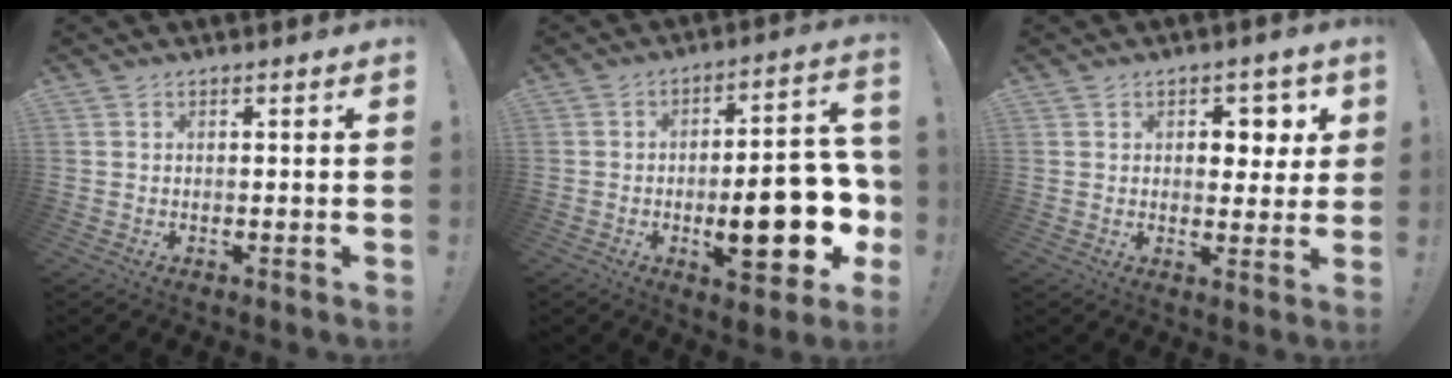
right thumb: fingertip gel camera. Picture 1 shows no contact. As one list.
[{"total": 20.5, "force": [-4.8, 6.8, 18.8], "torque": [-0.254, 0.007, -0.068]}, {"total": 6.4, "force": [2.6, 4.6, 3.6], "torque": [-0.038, -0.013, 0.041]}]